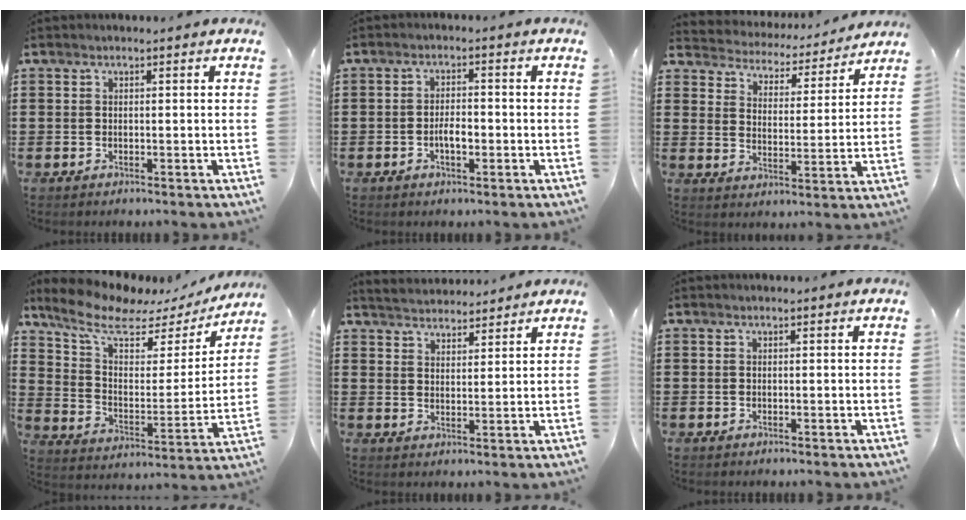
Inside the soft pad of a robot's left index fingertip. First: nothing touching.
{"total": 3.1, "force": [-0.8, 1.2, 2.7], "torque": [-0.051, 0.004, -0.015]}
{"total": 3.6, "force": [3.6, 0.4, -0.2], "torque": [-0.022, -0.034, 0.055]}
{"total": 9.5, "force": [7.1, 3.4, 5.4], "torque": [-0.135, -0.032, 0.122]}
{"total": 3.5, "force": [3.5, 0.5, -0.2], "torque": [-0.010, -0.009, 0.064]}
{"total": 0.0}